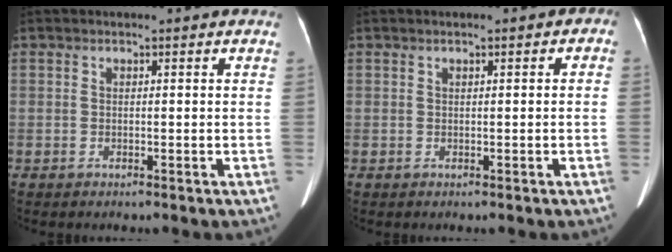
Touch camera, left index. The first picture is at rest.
{"total": 1.1, "force": [0.2, 0.5, 1.0], "torque": [-0.006, 0.010, 0.000]}